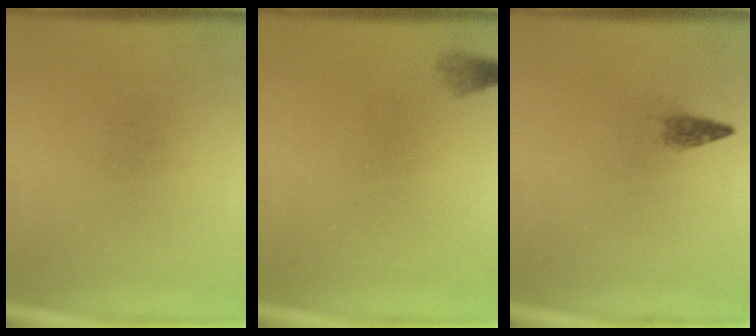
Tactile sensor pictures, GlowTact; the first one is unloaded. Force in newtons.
{"total": 1.0}
{"total": 1.3}